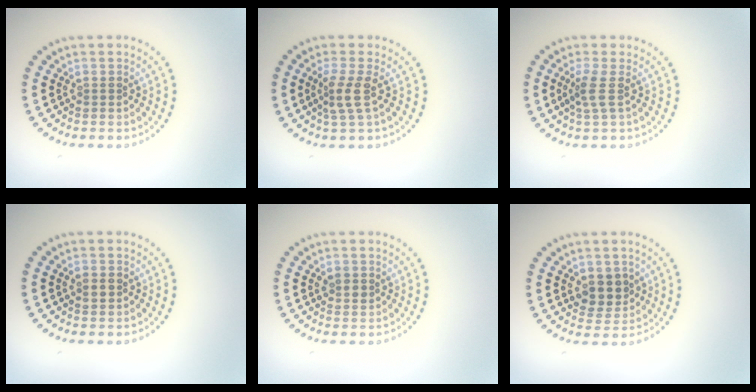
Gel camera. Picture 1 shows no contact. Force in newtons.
{"total": 2.4, "press": 1.7, "slide": 1.7}
{"total": 1.8, "press": 1.4, "slide": 1.1}
{"total": 1.2, "press": 1.2, "slide": 0.1}
{"total": 1.2, "press": 1.2, "slide": 0.2}
{"total": 2.6, "press": 2.4, "slide": 1.1}